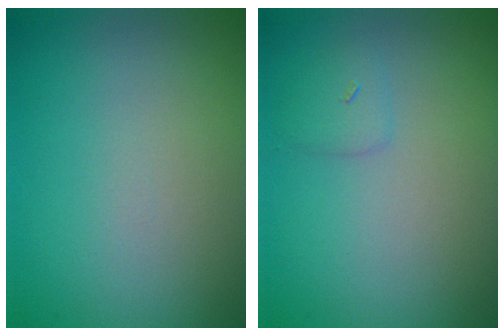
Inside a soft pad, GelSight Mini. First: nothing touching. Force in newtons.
{"total": 0.5, "press": 0.5, "slide": 0.0}